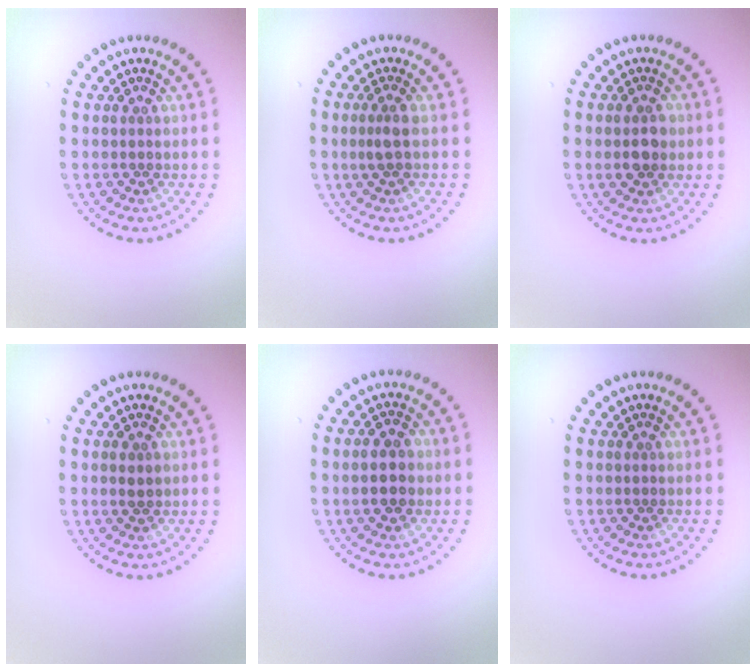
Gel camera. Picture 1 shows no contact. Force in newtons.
{"total": 1.5, "press": 1.3, "slide": 0.8}
{"total": 2.6, "press": 2.6, "slide": 0.2}
{"total": 1.2, "press": 1.2, "slide": 0.1}
{"total": 2.9, "press": 2.9, "slide": 0.1}
{"total": 0.0}